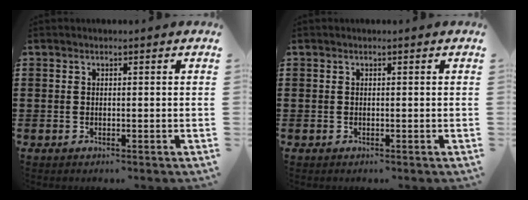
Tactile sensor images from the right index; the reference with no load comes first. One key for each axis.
{"total": 0.0}